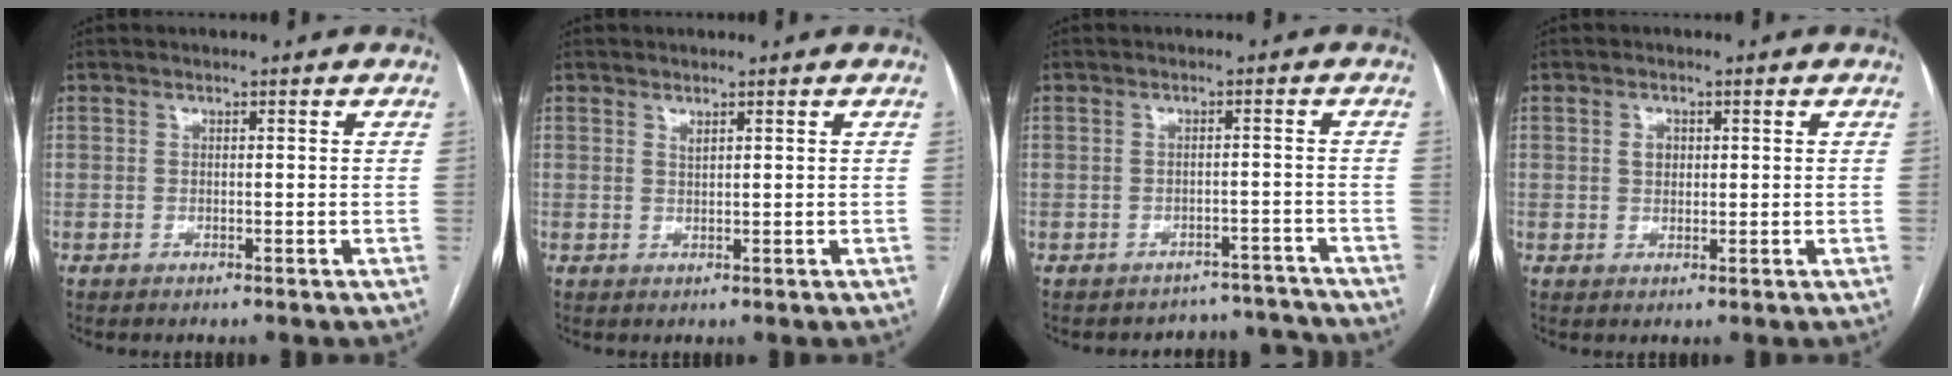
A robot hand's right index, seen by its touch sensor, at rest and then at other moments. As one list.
[{"total": 0.7, "force": [0.6, 0.1, 0.4], "torque": [-0.011, -0.004, 0.013]}, {"total": 6.3, "force": [-5.9, 1.5, -1.5], "torque": [0.025, 0.029, -0.071]}, {"total": 1.8, "force": [0.4, 1.4, 1.0], "torque": [-0.018, 0.003, 0.008]}]